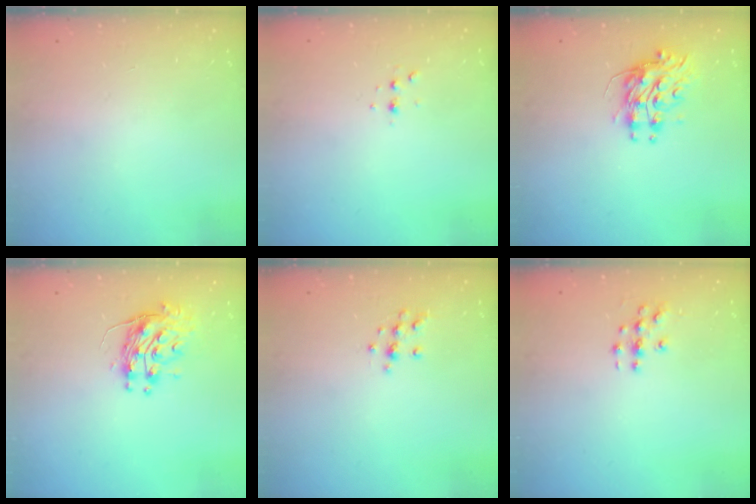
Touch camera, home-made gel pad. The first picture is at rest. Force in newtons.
{"total": 2.8, "press": 2.8, "slide": 0.7}
{"total": 9.0, "press": 9.0, "slide": 0.7}
{"total": 10.9, "press": 10.8, "slide": 0.8}
{"total": 9.0, "press": 8.9, "slide": 0.8}
{"total": 3.5, "press": 3.4, "slide": 0.2}